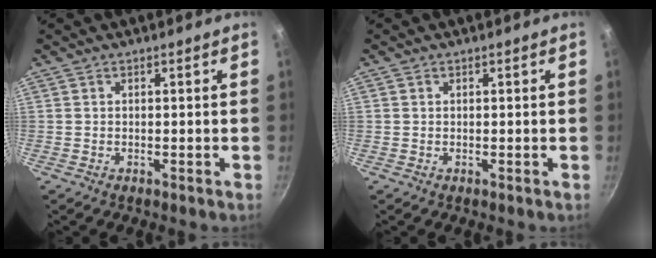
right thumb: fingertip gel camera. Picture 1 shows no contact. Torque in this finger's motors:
{"motor_torque": [0.15, 0.15, -0.38, 0.22, 0.00]}